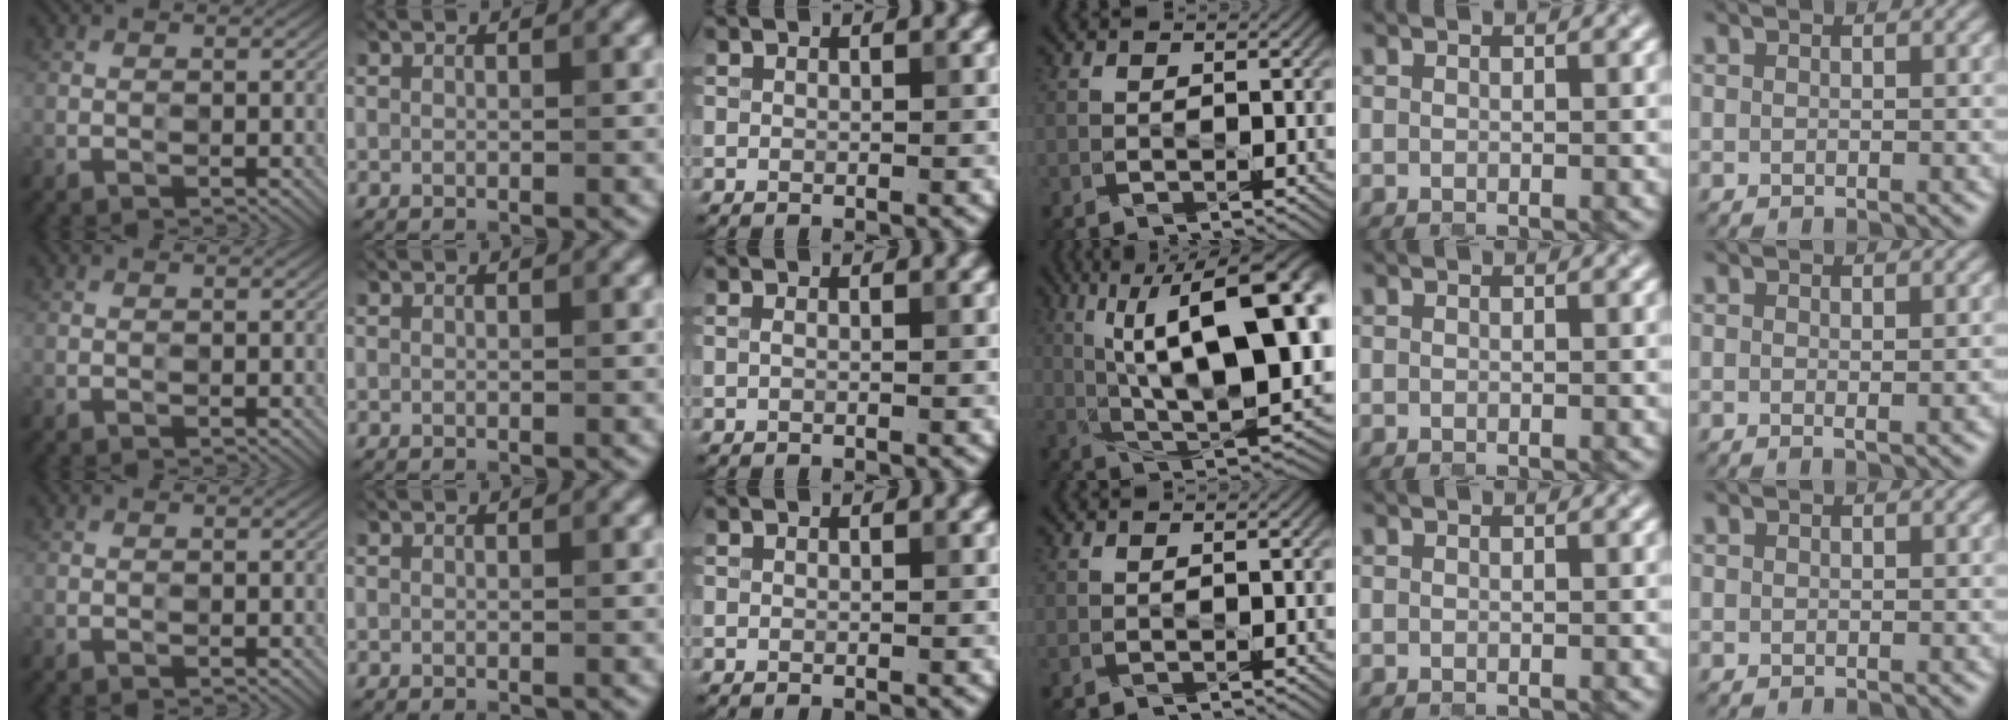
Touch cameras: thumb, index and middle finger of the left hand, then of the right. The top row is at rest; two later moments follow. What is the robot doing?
{"motion": "close", "object": "hinged tin"}